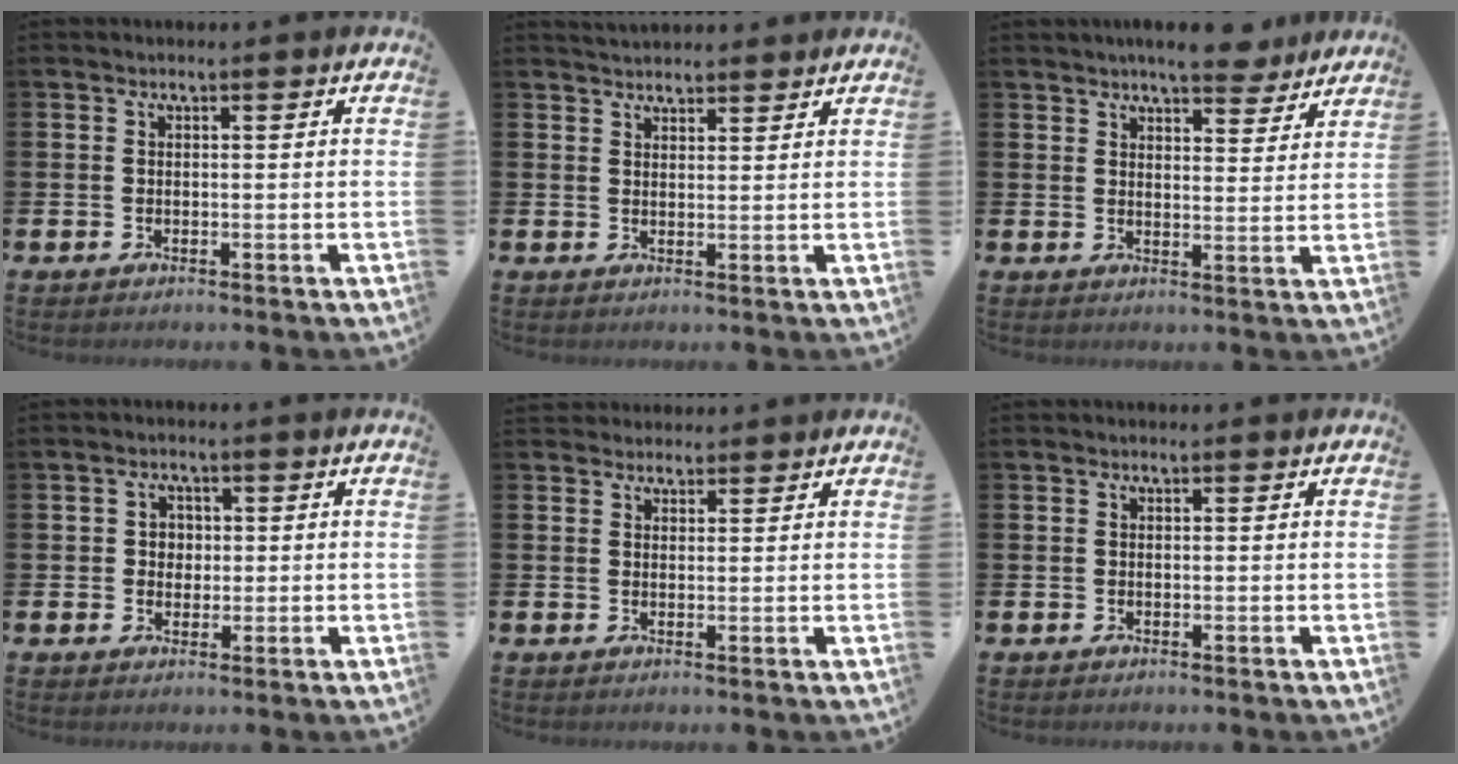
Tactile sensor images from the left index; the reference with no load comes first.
{"total": 3.1, "force": [3.0, 0.5, 0.0], "torque": [-0.007, -0.012, 0.056]}
{"total": 6.6, "force": [6.1, 1.1, 2.2], "torque": [-0.040, -0.026, 0.109]}
{"total": 2.3, "force": [0.4, 2.2, 0.7], "torque": [-0.005, 0.004, -0.001]}
{"total": 2.2, "force": [2.1, 0.7, -0.2], "torque": [0.008, -0.009, 0.037]}
{"total": 0.0}